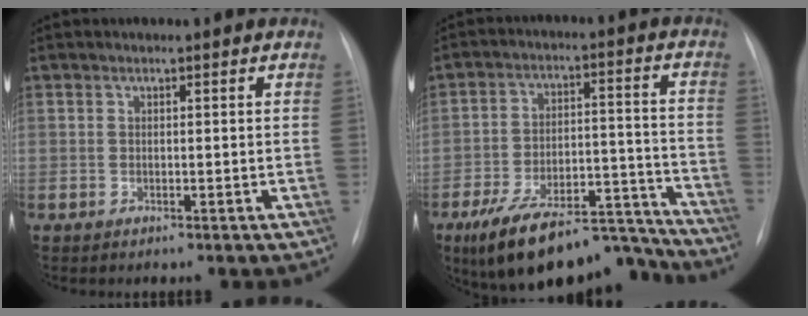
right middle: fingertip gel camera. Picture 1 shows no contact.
{"total": 18.1, "force": [-15.7, 4.7, 7.6], "torque": [-0.101, 0.039, -0.247]}